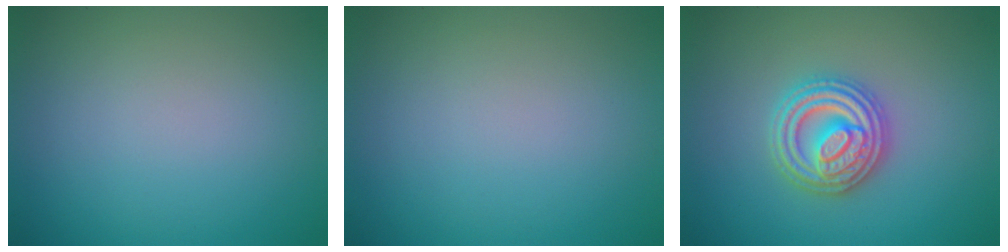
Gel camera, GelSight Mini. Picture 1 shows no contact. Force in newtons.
{"total": 0.0}
{"total": 4.5, "press": 4.5, "slide": 0.6}